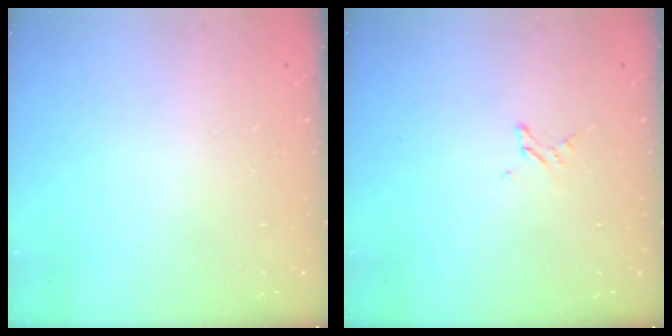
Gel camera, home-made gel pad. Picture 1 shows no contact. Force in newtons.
{"total": 1.2, "press": 1.2, "slide": 0.1}